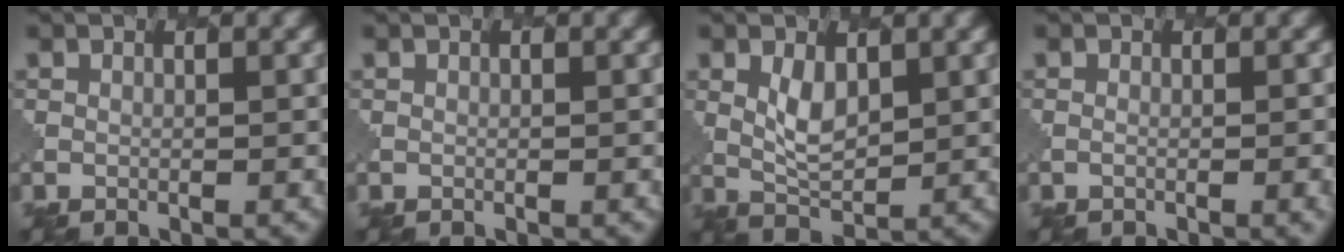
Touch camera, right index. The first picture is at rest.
{"total": 0.0}
{"total": 2.9, "force": [1.3, 1.5, 2.1], "torque": [-0.049, -0.005, 0.032]}
{"total": 2.8, "force": [-0.6, 1.2, 2.4], "torque": [-0.005, 0.009, -0.018]}